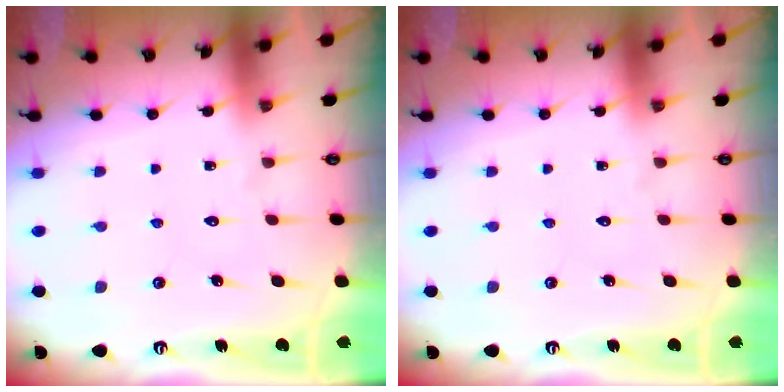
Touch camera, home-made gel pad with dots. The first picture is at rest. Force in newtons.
{"total": 0.0}